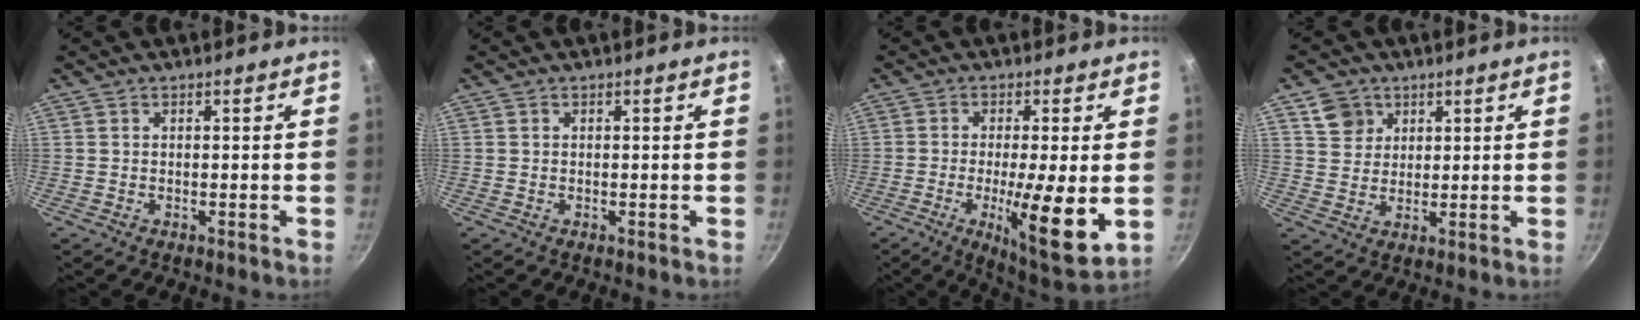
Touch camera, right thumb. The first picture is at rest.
{"total": 0.0}
{"total": 13.3, "force": [-2.2, 2.5, 12.9], "torque": [-0.201, -0.014, -0.030]}
{"total": 5.5, "force": [2.8, 4.6, 1.3], "torque": [0.005, 0.000, 0.055]}